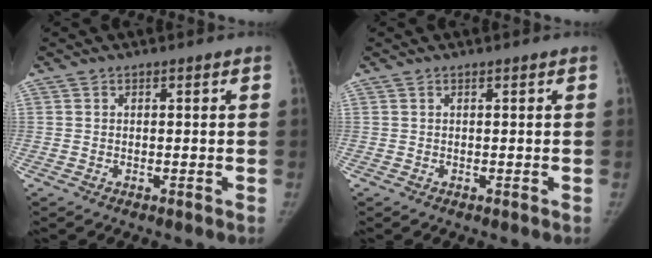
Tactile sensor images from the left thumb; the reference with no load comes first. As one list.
[{"total": 0.0}]